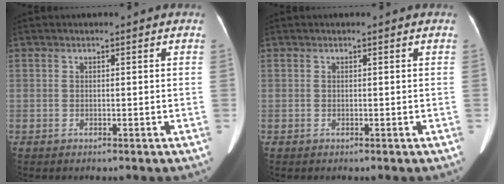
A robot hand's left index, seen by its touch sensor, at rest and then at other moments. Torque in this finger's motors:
{"motor_torque": [0.00, 0.00, 0.00, 0.00]}